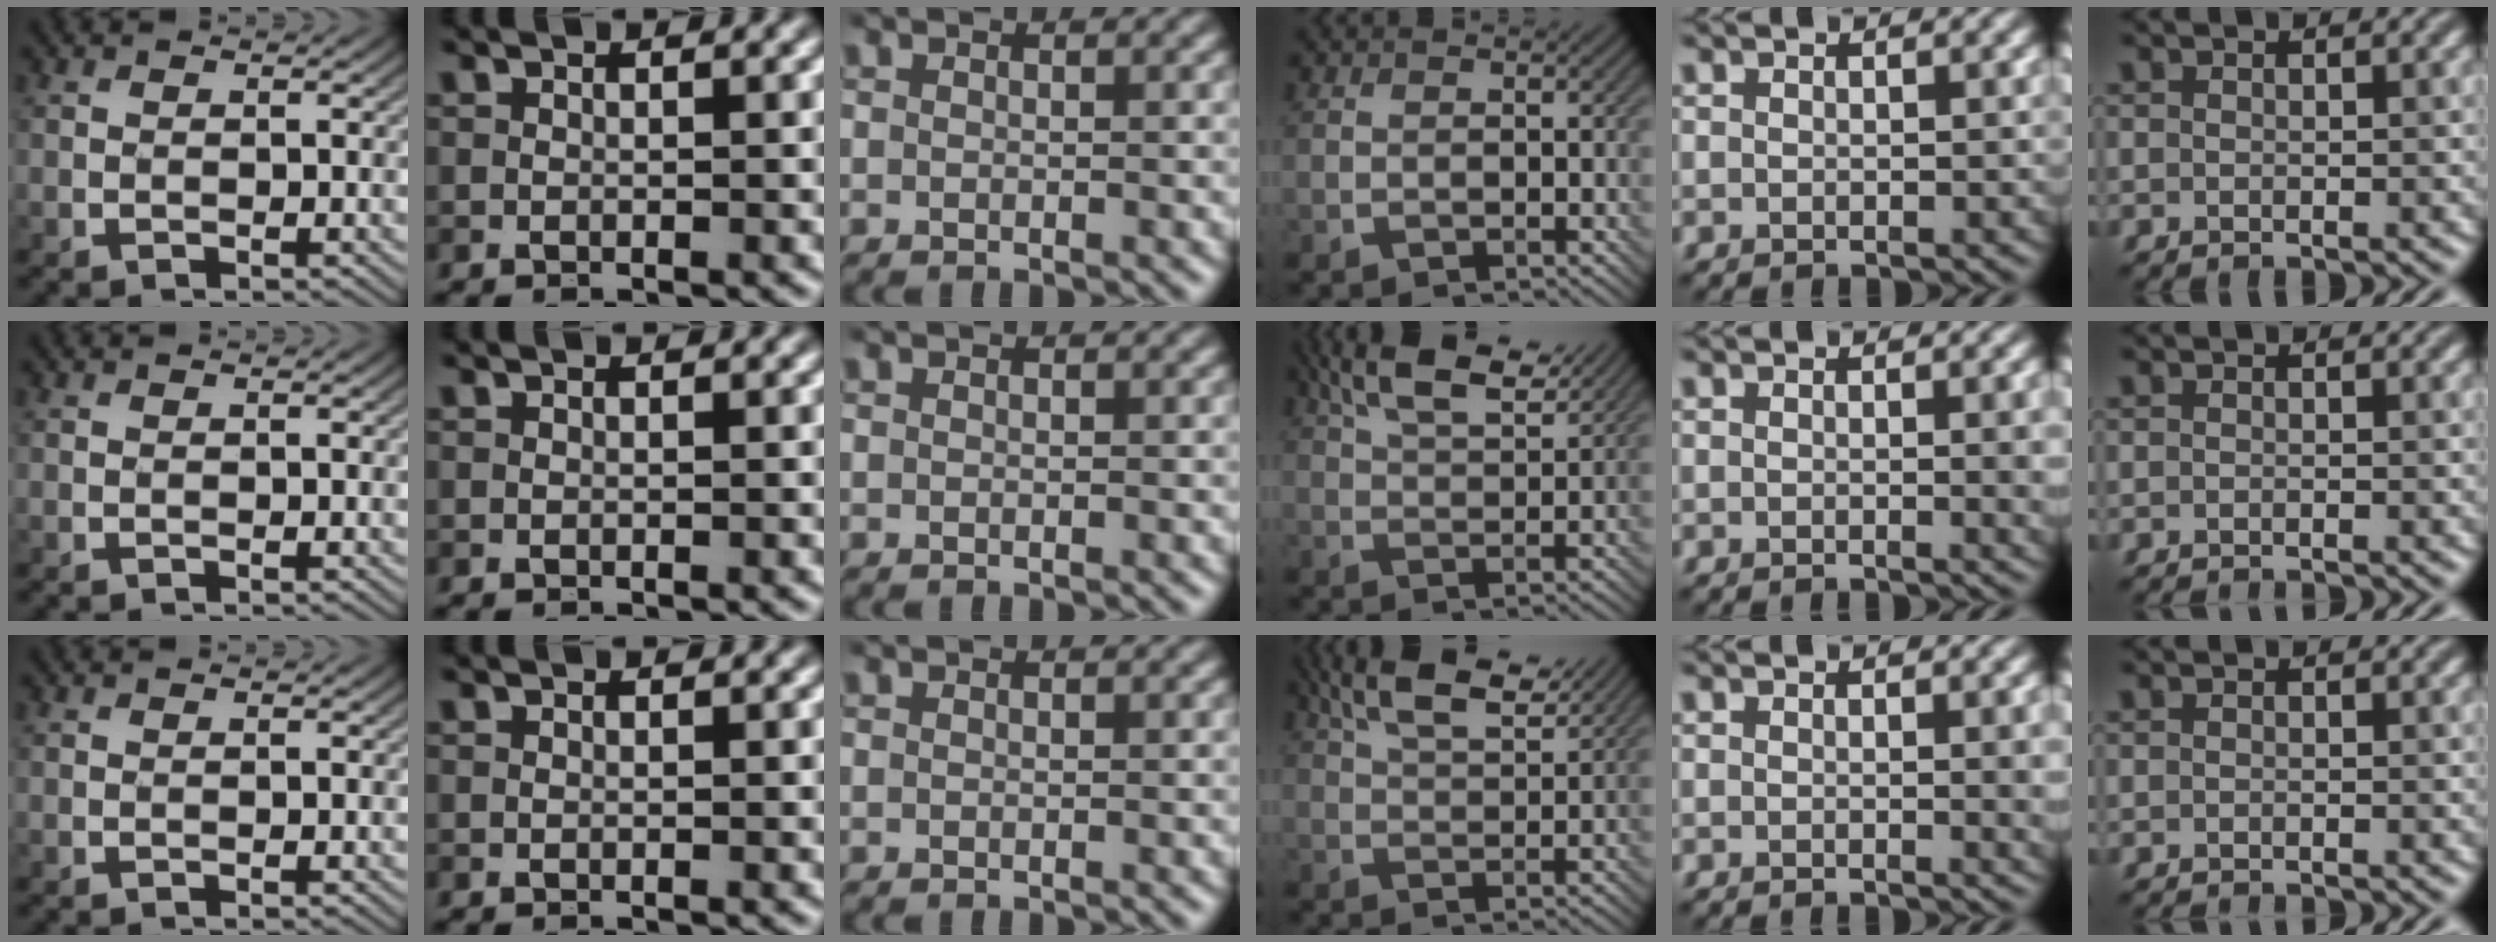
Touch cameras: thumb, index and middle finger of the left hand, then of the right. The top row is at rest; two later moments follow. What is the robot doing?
{"motion": "insert", "object": "bottle cap"}